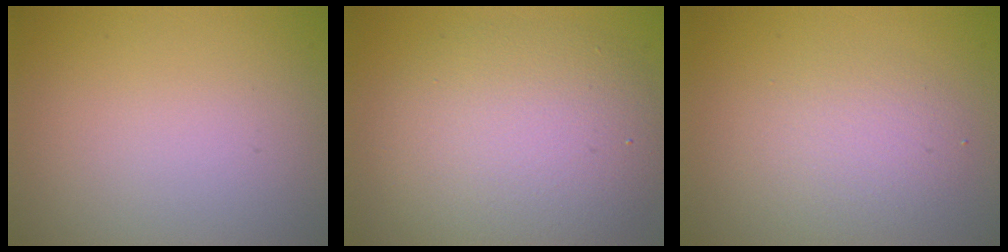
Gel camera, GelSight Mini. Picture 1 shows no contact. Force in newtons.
{"total": 7.6, "press": 7.5, "slide": 0.6}
{"total": 2.7, "press": 2.7, "slide": 0.2}